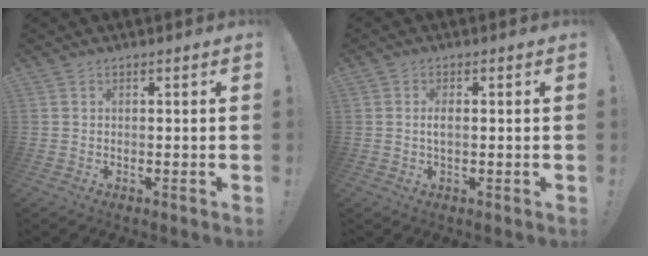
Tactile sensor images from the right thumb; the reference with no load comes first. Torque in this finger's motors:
{"motor_torque": [-0.12, 0.10, 0.37, -0.10, 0.00]}